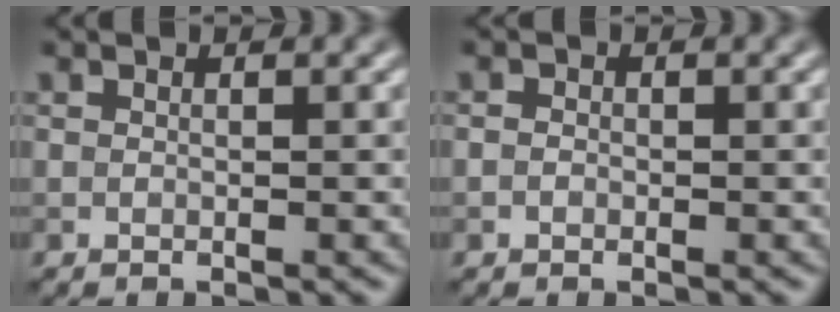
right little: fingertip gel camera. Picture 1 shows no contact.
{"total": 0.5, "force": [-0.1, 0.5, 0.2], "torque": [-0.004, -0.001, -0.003]}